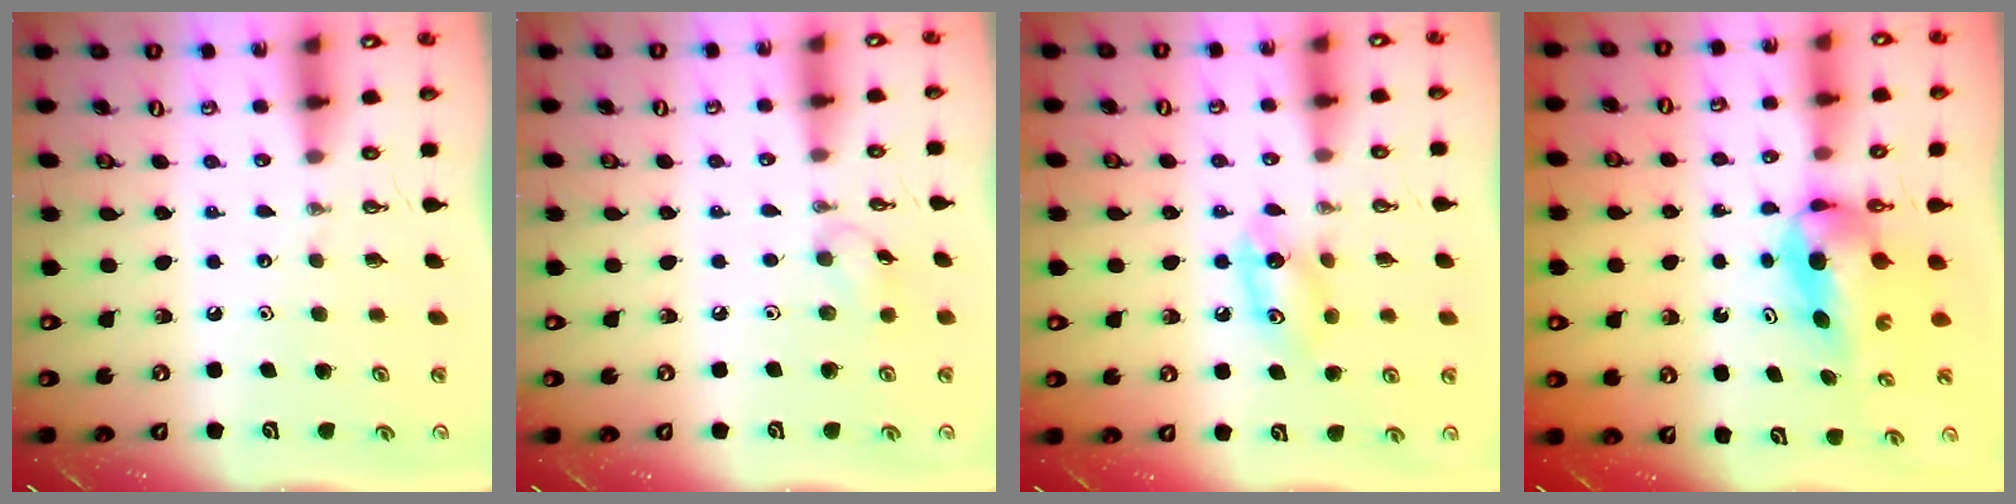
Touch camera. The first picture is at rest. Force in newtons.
{"total": 6.0, "press": 6.0, "slide": 0.8}
{"total": 6.4, "press": 6.3, "slide": 1.2}
{"total": 5.6, "press": 5.3, "slide": 1.8}